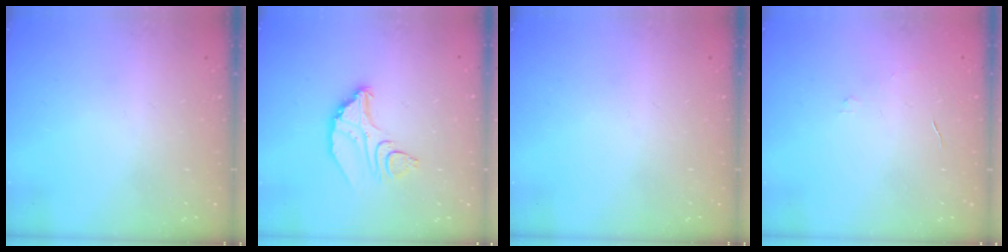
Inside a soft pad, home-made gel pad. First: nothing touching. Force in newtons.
{"total": 9.7, "press": 9.7, "slide": 1.0}
{"total": 0.0}
{"total": 2.9, "press": 2.9, "slide": 0.2}